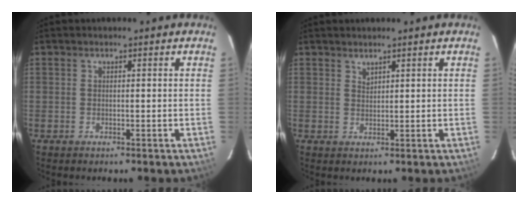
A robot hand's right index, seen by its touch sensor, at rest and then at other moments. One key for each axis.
{"total": 1.2, "fx": 1.2, "fy": 0.4, "fz": 0.3, "tx": -0.002, "ty": 0.001, "tz": 0.022}